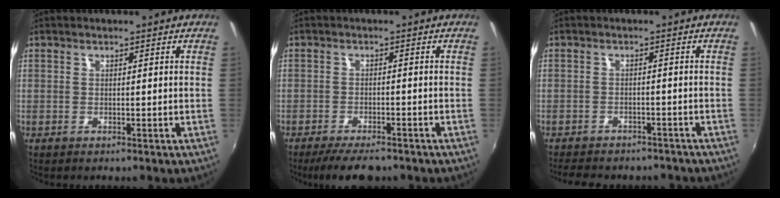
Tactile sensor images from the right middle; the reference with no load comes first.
{"total": 7.1, "force": [-5.8, 1.8, 3.7], "torque": [-0.084, -0.019, -0.095]}
{"total": 10.9, "force": [-9.3, 4.0, 4.1], "torque": [-0.096, -0.015, -0.128]}